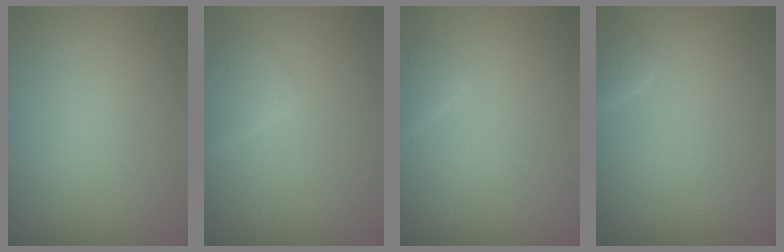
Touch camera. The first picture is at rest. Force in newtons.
{"total": 1.5, "press": 1.5, "slide": 0.1}
{"total": 1.1, "press": 1.1, "slide": 0.0}
{"total": 1.4, "press": 1.4, "slide": 0.1}